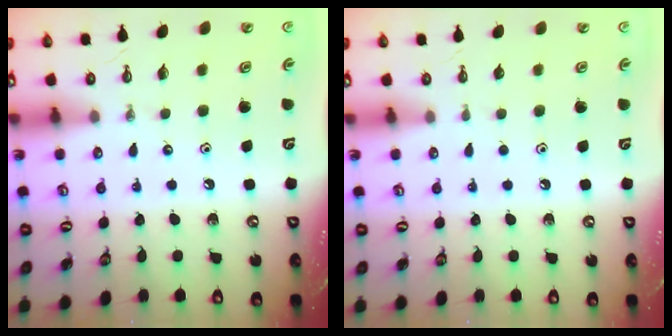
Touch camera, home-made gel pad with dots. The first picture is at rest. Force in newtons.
{"total": 0.9, "press": 0.1, "slide": 0.9}